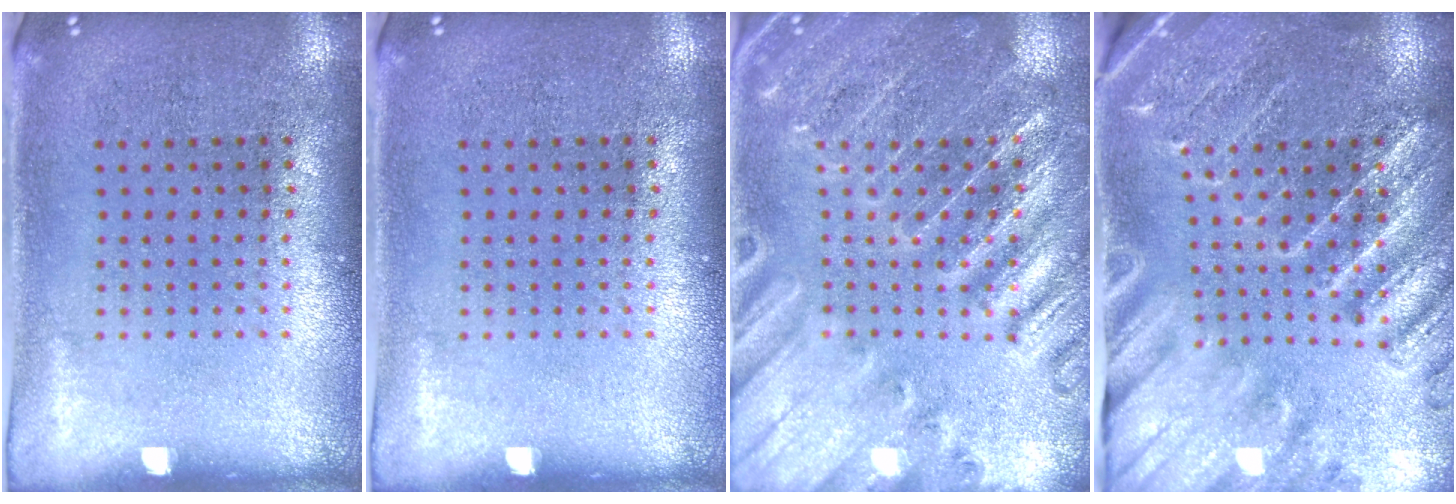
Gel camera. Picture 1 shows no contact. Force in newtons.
{"total": 0.0}
{"total": 3.1, "press": 3.1, "slide": 0.6}
{"total": 3.1, "press": 3.0, "slide": 0.8}